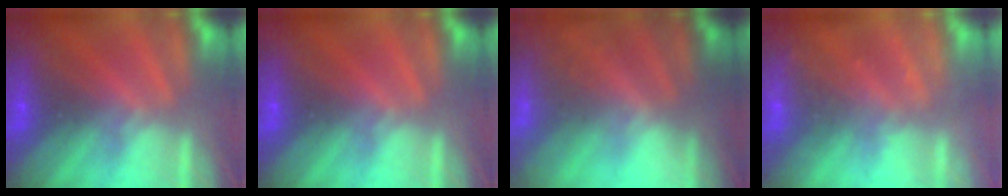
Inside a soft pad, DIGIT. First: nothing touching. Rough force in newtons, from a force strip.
{"total": 0.0}
{"total": 10.7}
{"total": 2.2}